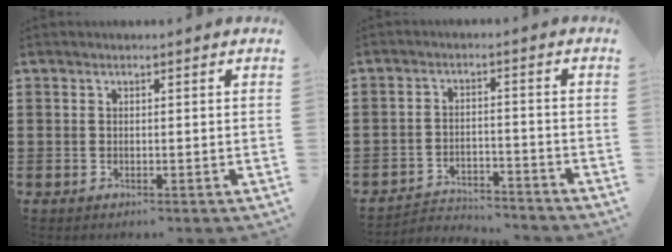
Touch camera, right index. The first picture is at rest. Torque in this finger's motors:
{"motor_torque": [0.33, 0.66, -0.22, -0.19]}